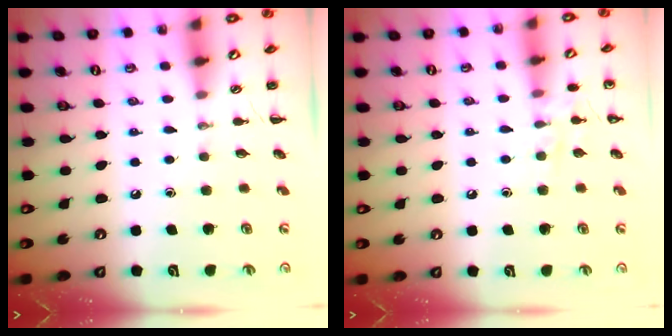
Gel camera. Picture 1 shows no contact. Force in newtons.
{"total": 6.9, "press": 6.8, "slide": 1.5}